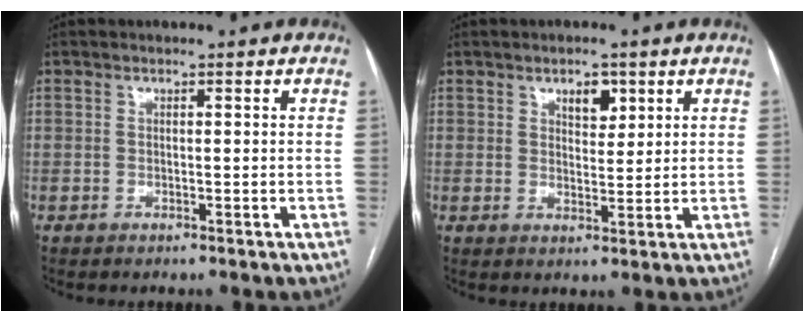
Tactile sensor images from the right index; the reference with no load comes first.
{"total": 3.6, "force": [2.0, 1.9, 2.3], "torque": [-0.034, 0.000, 0.032]}